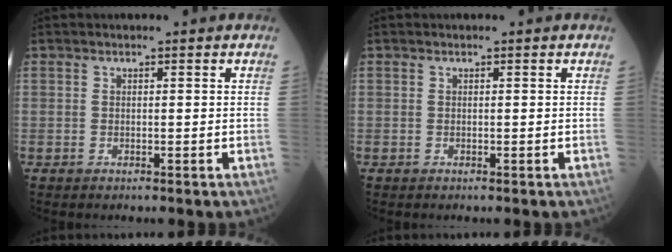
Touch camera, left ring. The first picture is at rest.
{"total": 0.0}